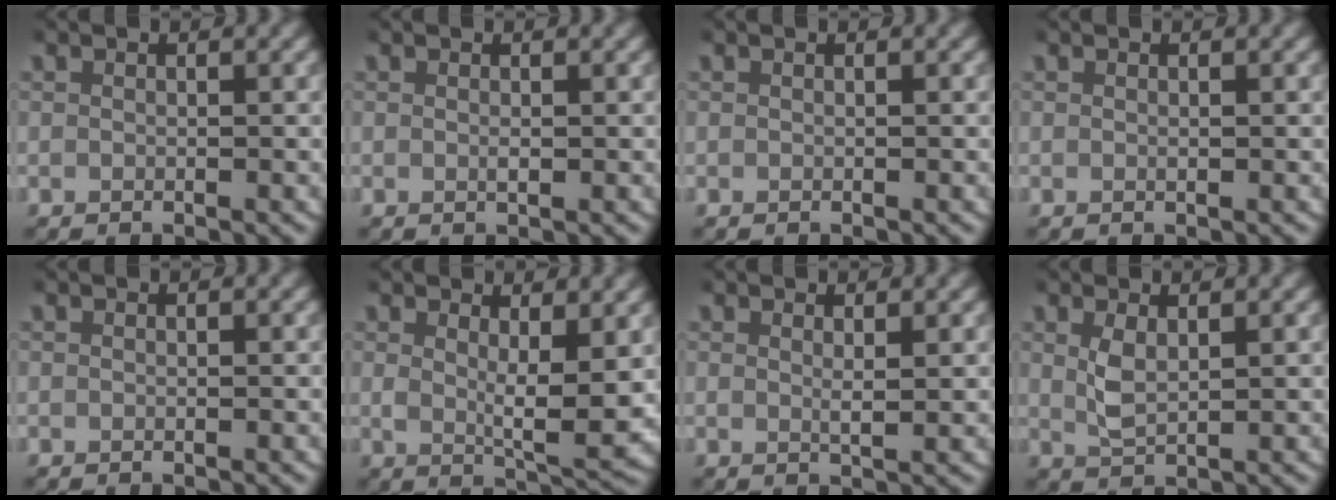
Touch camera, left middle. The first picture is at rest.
{"total": 0.5, "force": [0.2, 0.1, 0.5], "torque": [-0.009, -0.004, 0.004]}
{"total": 0.0}
{"total": 0.0}
{"total": 0.0}
{"total": 4.0, "force": [1.6, 0.8, 3.6], "torque": [-0.060, -0.021, 0.030]}
{"total": 1.3, "force": [0.8, 0.0, 1.0], "torque": [-0.020, -0.009, 0.017]}
{"total": 2.2, "force": [0.8, 1.0, 1.7], "torque": [-0.045, -0.007, 0.022]}